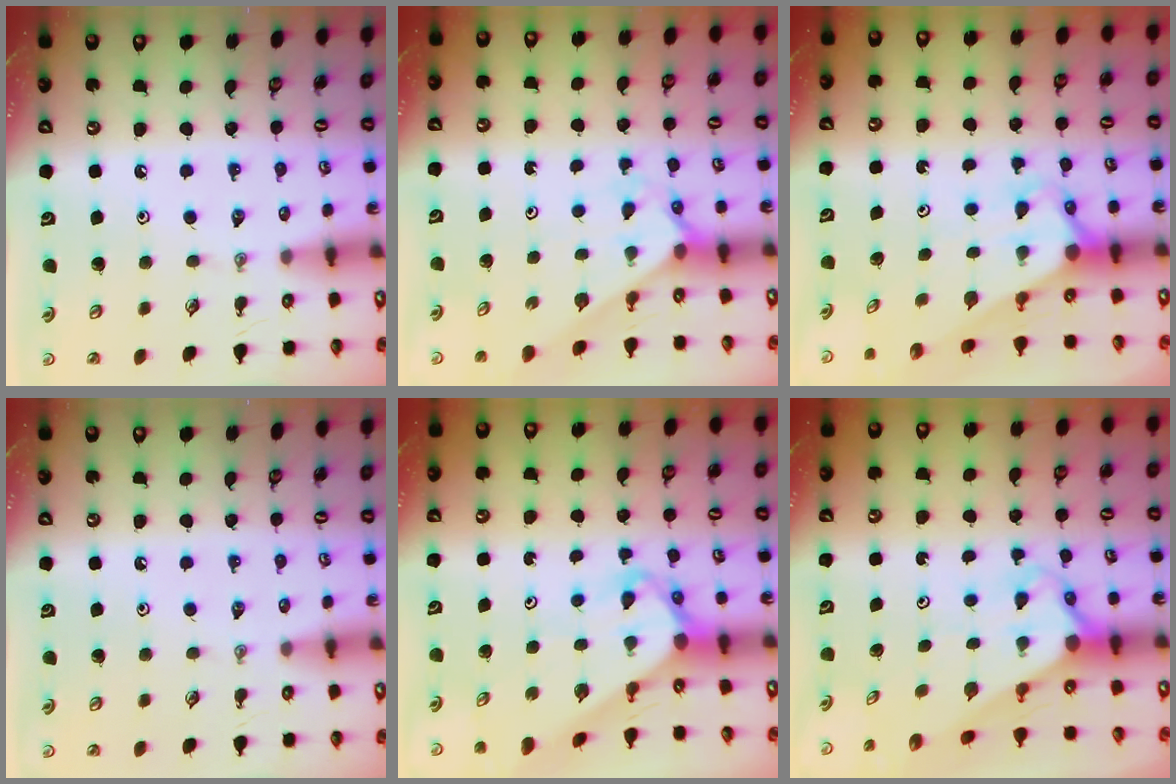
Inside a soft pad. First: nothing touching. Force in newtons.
{"total": 2.2, "press": 2.2, "slide": 0.2}
{"total": 2.6, "press": 2.6, "slide": 0.1}
{"total": 0.0}
{"total": 4.6, "press": 4.5, "slide": 0.4}
{"total": 2.8, "press": 2.8, "slide": 0.2}